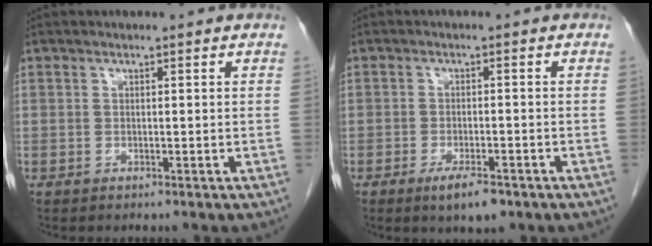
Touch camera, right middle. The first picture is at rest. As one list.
[{"total": 4.5, "force": [-2.9, 1.3, 3.3], "torque": [-0.061, -0.005, -0.041]}]